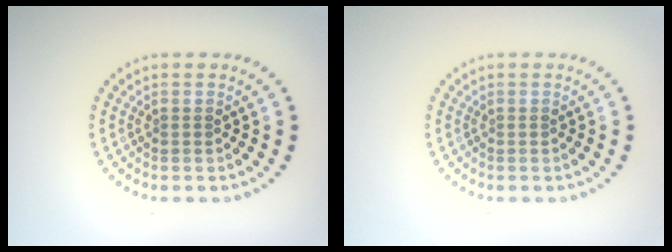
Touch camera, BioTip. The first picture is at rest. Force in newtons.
{"total": 0.0}